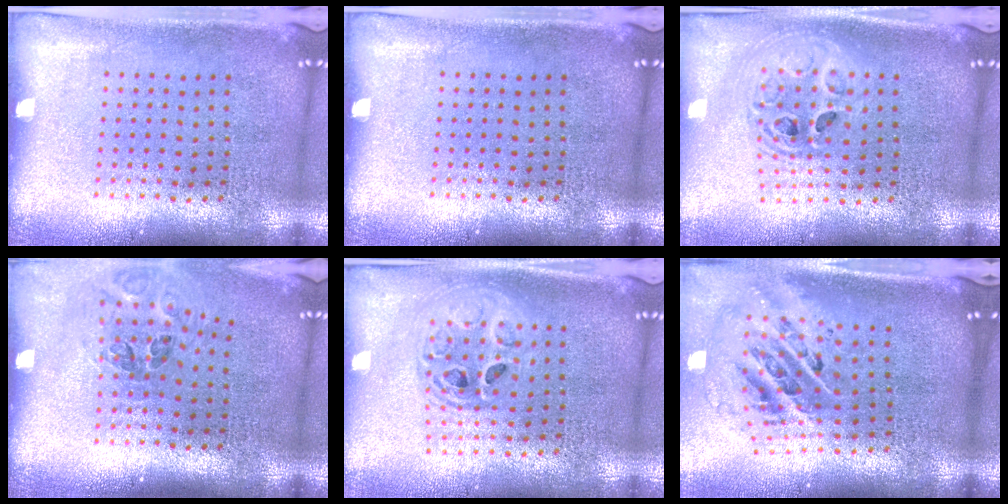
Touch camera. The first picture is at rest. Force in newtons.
{"total": 0.0}
{"total": 2.0, "press": 1.6, "slide": 1.2}
{"total": 1.2, "press": 1.1, "slide": 0.5}
{"total": 1.7, "press": 1.4, "slide": 0.9}
{"total": 2.7, "press": 1.9, "slide": 2.0}